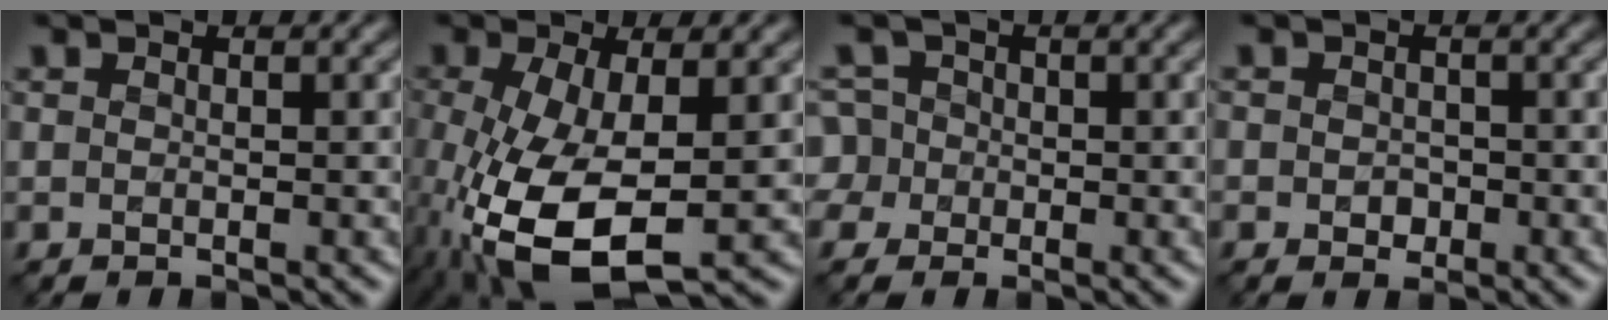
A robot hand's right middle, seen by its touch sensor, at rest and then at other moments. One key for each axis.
{"total": 10.1, "fx": -3.1, "fy": 4.2, "fz": 8.6, "tx": -0.201, "ty": -0.027, "tz": -0.051}
{"total": 4.0, "fx": -0.8, "fy": 3.8, "fz": 1.1, "tx": -0.012, "ty": 0.019, "tz": -0.038}
{"total": 1.5, "fx": -0.4, "fy": 1.2, "fz": 0.8, "tx": -0.012, "ty": -0.004, "tz": -0.010}